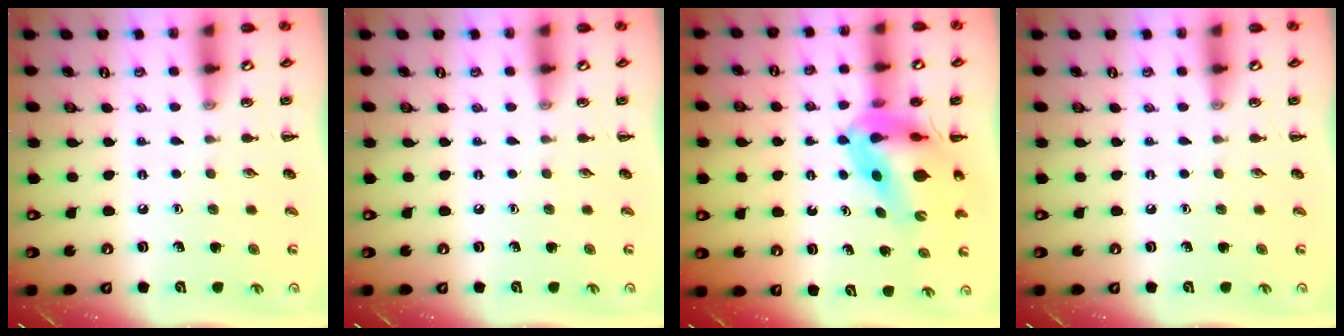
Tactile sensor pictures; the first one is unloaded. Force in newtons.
{"total": 0.0}
{"total": 9.5, "press": 9.1, "slide": 2.7}
{"total": 0.0}